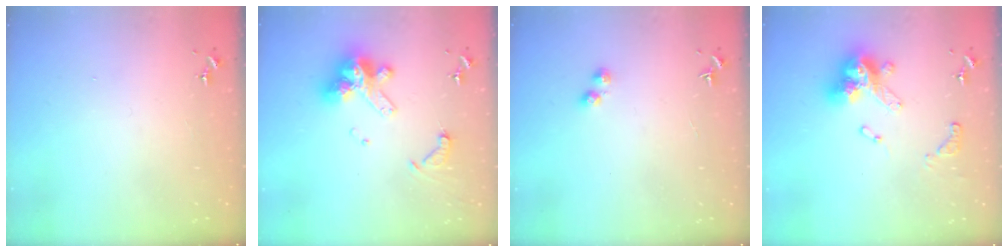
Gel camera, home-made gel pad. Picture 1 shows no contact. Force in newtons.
{"total": 14.3, "press": 14.2, "slide": 1.7}
{"total": 3.2, "press": 3.1, "slide": 0.6}
{"total": 15.9, "press": 15.9, "slide": 1.1}